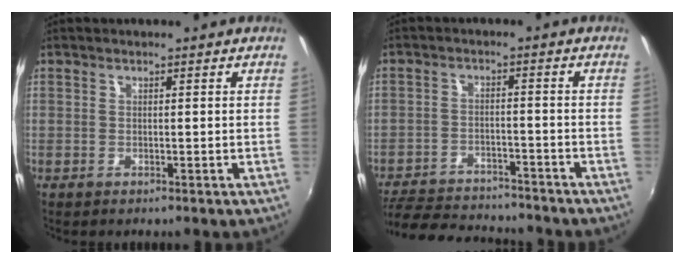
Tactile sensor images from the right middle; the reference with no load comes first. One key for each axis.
{"total": 16.4, "fx": -14.5, "fy": 4.5, "fz": 6.1, "tx": -0.144, "ty": -0.009, "tz": -0.215}